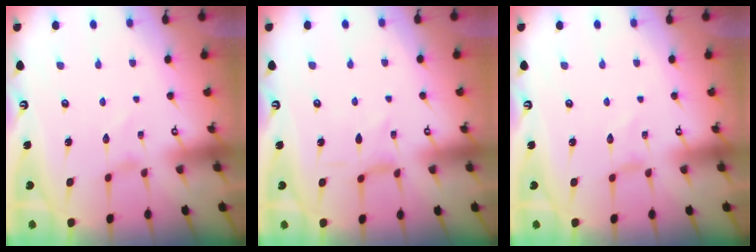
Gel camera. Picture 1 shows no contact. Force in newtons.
{"total": 0.0}
{"total": 0.0}